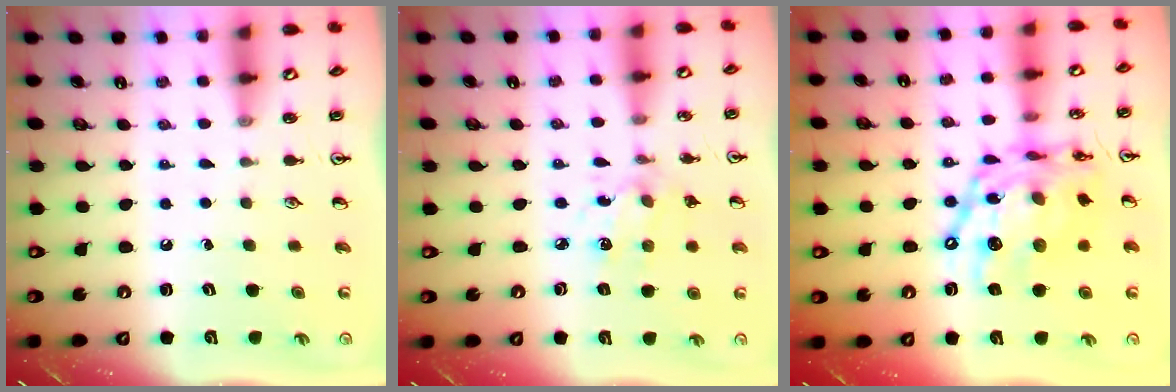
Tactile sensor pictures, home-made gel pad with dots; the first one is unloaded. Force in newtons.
{"total": 5.0, "press": 4.7, "slide": 1.7}
{"total": 20.0, "press": 19.9, "slide": 1.8}